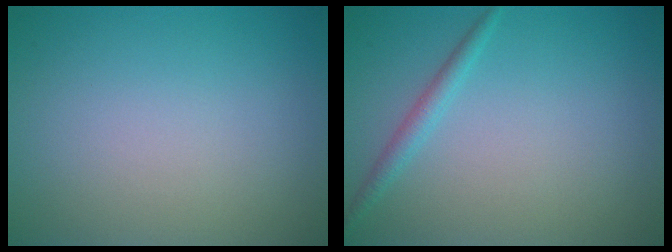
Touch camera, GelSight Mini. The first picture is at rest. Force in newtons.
{"total": 1.4, "press": 1.4, "slide": 0.1}